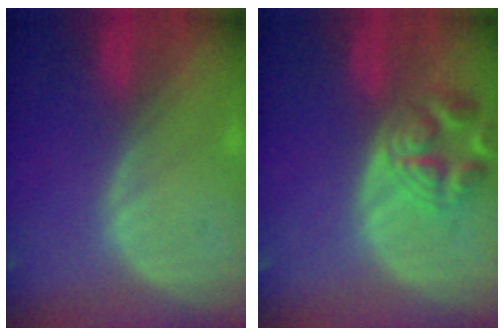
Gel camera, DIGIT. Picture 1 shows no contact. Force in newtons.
{"total": 6.8, "press": 6.3, "slide": 2.6}